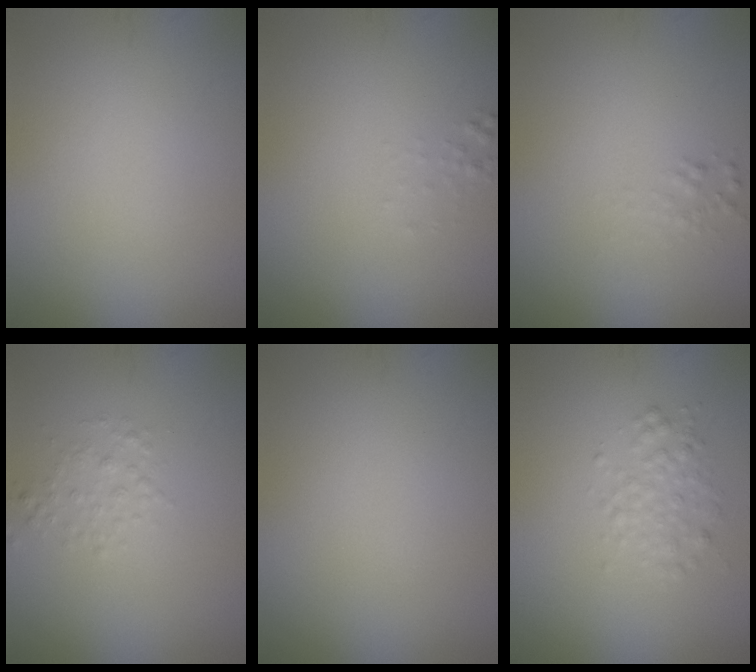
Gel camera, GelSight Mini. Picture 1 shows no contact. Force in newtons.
{"total": 0.5, "press": 0.5, "slide": 0.0}
{"total": 0.8, "press": 0.8, "slide": 0.0}
{"total": 1.5, "press": 1.5, "slide": 0.0}
{"total": 0.0}
{"total": 2.0, "press": 2.0, "slide": 0.0}